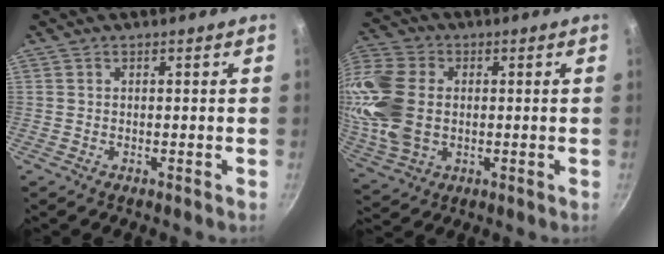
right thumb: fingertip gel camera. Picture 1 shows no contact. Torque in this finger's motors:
{"motor_torque": [1.94, 1.95, 2.21, -0.14, 0.64]}